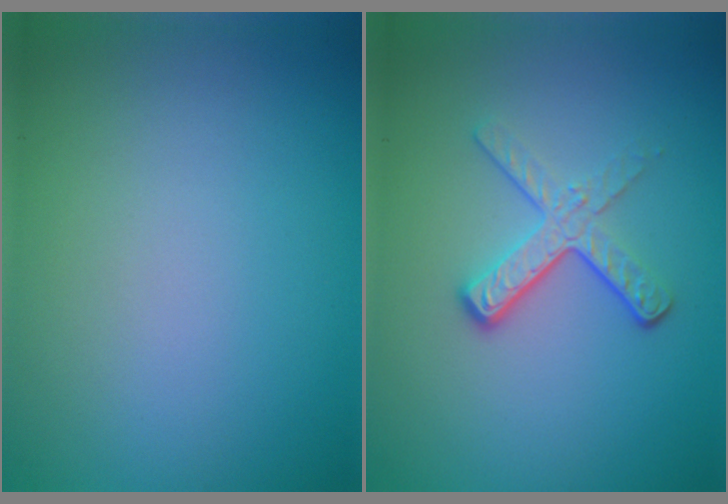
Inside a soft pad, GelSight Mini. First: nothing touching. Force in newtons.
{"total": 3.6, "press": 2.2, "slide": 2.8}